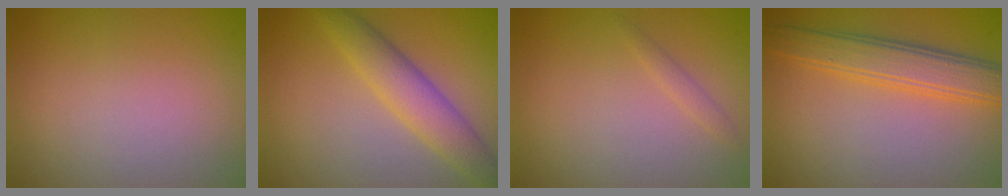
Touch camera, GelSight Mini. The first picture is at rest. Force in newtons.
{"total": 4.1, "press": 4.1, "slide": 0.1}
{"total": 0.8, "press": 0.8, "slide": 0.0}
{"total": 4.6, "press": 4.6, "slide": 0.0}